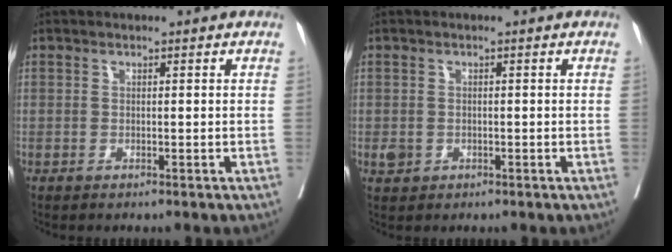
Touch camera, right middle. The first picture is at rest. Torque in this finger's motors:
{"motor_torque": [0.36, -0.23, 0.05, 0.02]}